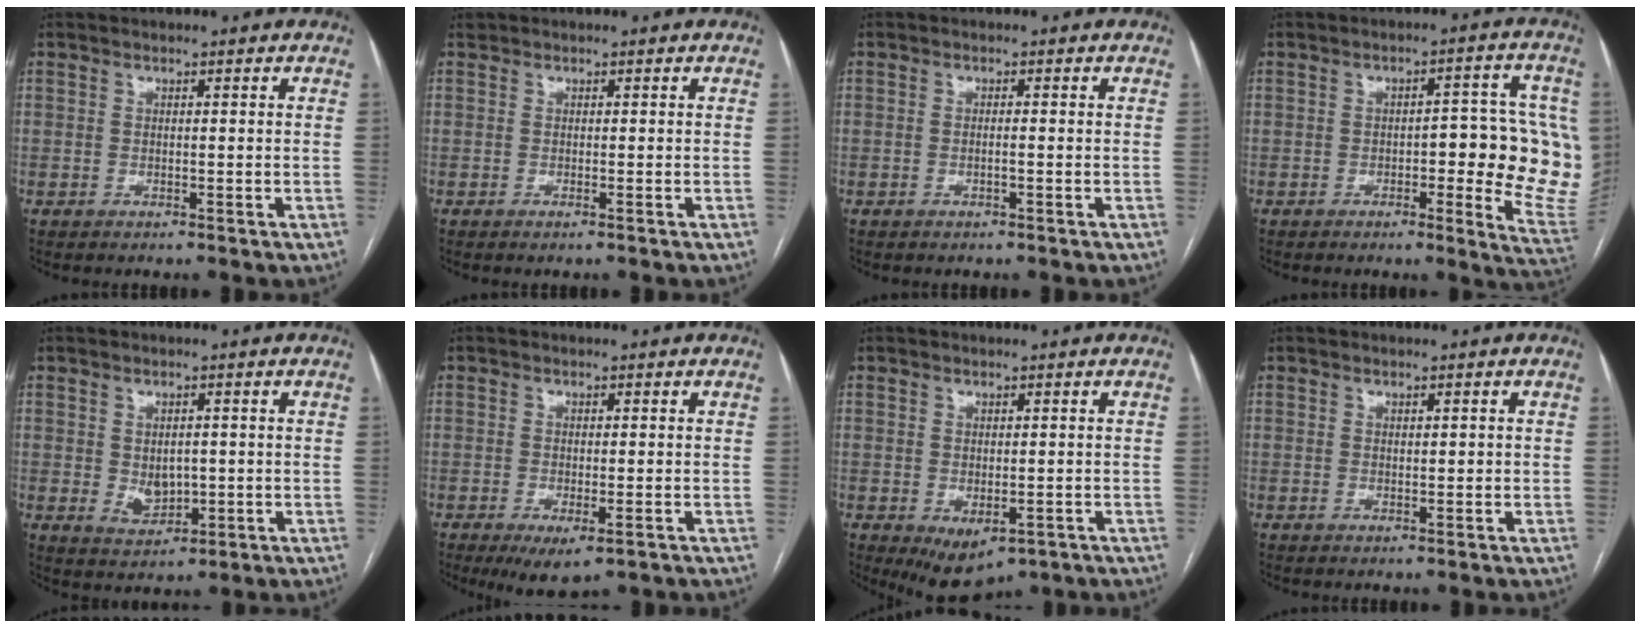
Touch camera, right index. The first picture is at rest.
{"total": 0.0}
{"total": 0.8, "force": [-0.3, 0.0, 0.7], "torque": [-0.013, 0.002, -0.004]}
{"total": 13.4, "force": [-0.6, 3.7, 12.9], "torque": [-0.114, 0.013, -0.006]}
{"total": 4.2, "force": [-0.1, 2.9, 3.0], "torque": [-0.051, -0.002, 0.013]}
{"total": 4.9, "force": [-2.5, 1.5, 3.9], "torque": [-0.061, -0.012, -0.032]}
{"total": 5.5, "force": [-2.3, 3.0, 4.0], "torque": [-0.059, -0.013, -0.021]}
{"total": 0.8, "force": [0.2, 0.3, 0.7], "torque": [-0.011, 0.002, 0.003]}